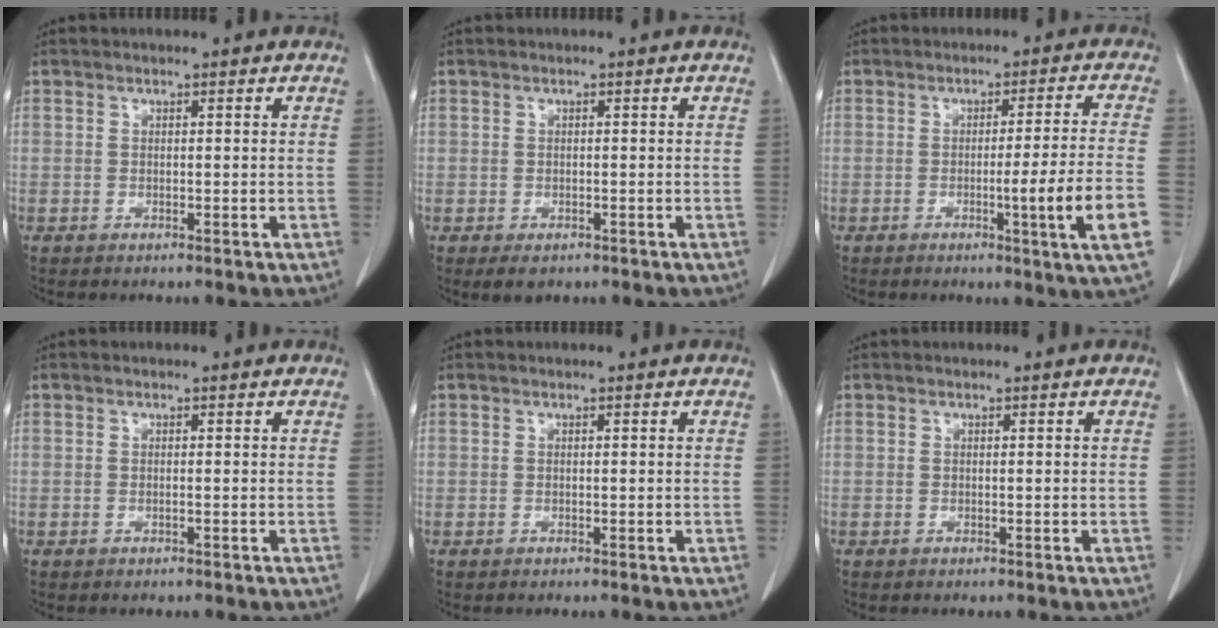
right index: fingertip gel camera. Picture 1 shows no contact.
{"total": 2.2, "force": [-1.3, 1.5, 1.0], "torque": [-0.012, -0.001, -0.009]}
{"total": 10.0, "force": [-3.1, -1.8, 9.4], "torque": [-0.127, -0.018, -0.046]}
{"total": 0.0}
{"total": 0.0}
{"total": 0.0}